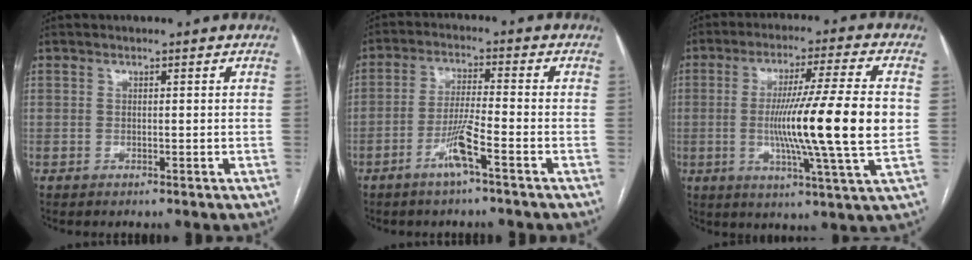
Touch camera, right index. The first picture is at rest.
{"total": 6.1, "force": [-3.3, -0.4, 5.1], "torque": [-0.102, -0.002, -0.067]}
{"total": 16.9, "force": [-0.6, -1.2, 16.9], "torque": [-0.285, -0.011, -0.021]}